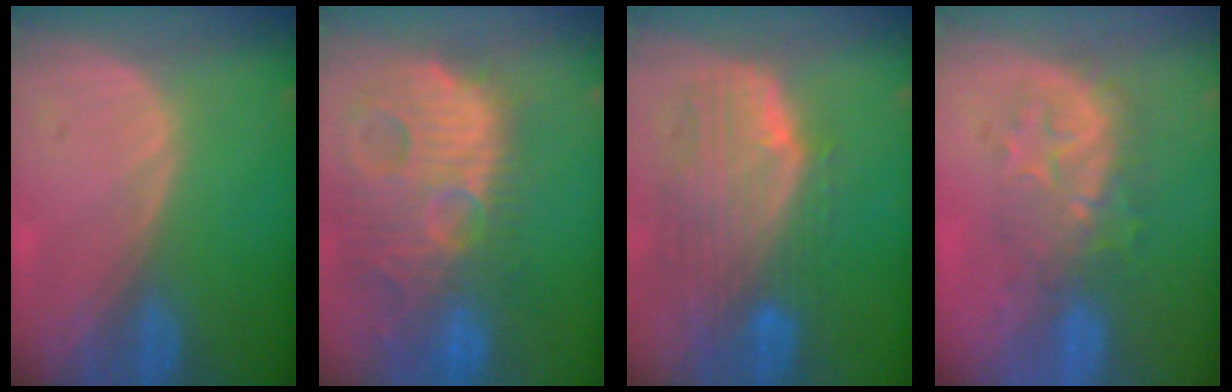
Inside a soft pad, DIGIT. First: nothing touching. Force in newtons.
{"total": 14.8, "press": 12.8, "slide": 7.5}
{"total": 10.2, "press": 8.9, "slide": 5.0}
{"total": 7.8, "press": 7.6, "slide": 1.9}